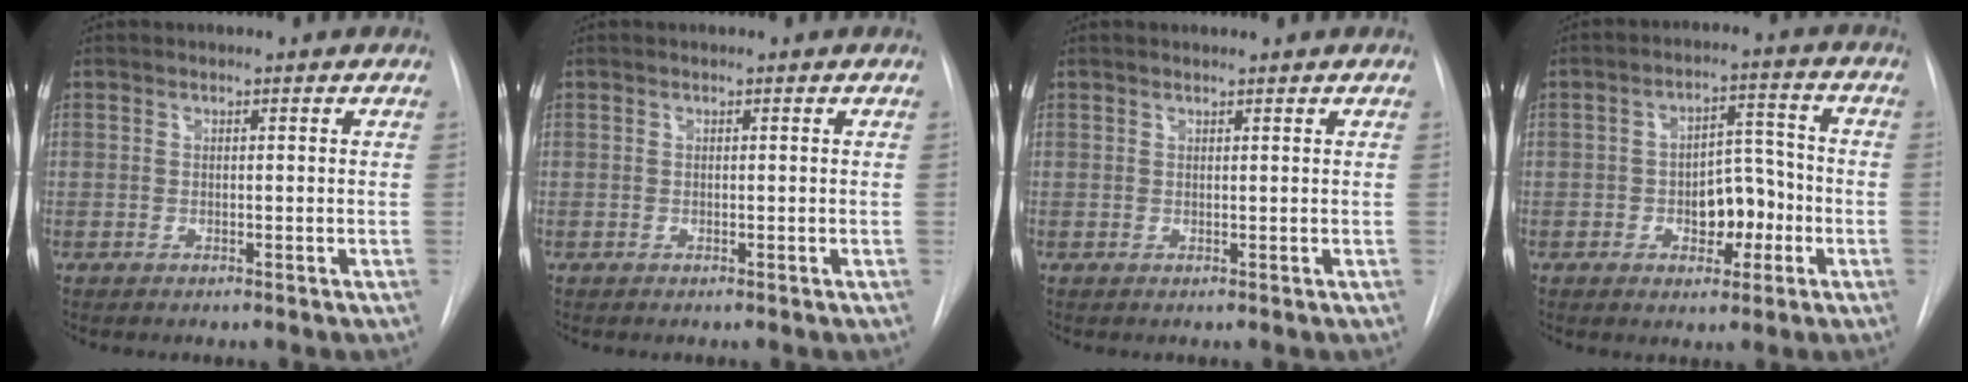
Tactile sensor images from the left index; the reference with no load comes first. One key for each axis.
{"total": 0.0}
{"total": 0.7, "fx": 0.7, "fy": -0.1, "fz": 0.2, "tx": -0.004, "ty": 0.008, "tz": 0.015}
{"total": 7.1, "fx": -2.3, "fy": 4.0, "fz": 5.4, "tx": -0.074, "ty": 0.022, "tz": -0.032}